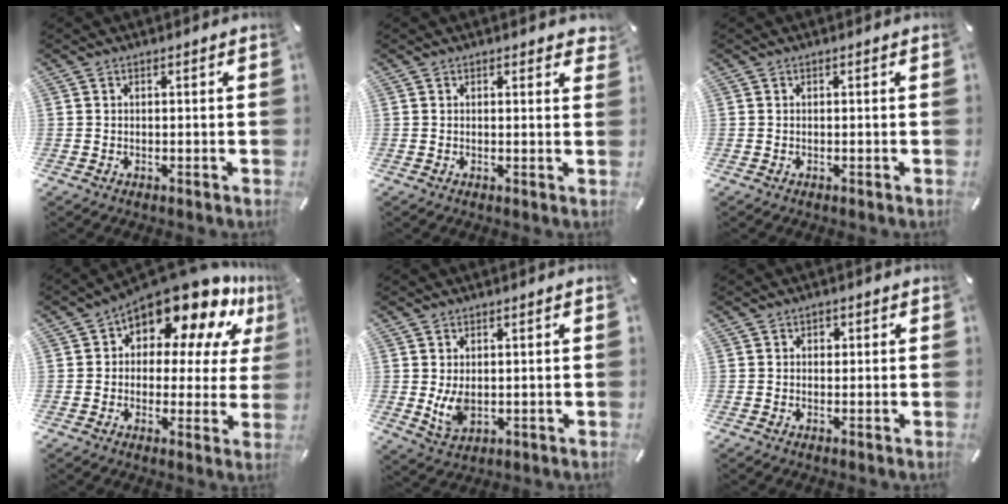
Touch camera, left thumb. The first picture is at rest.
{"total": 1.1, "force": [0.8, 0.5, 0.4], "torque": [-0.003, -0.002, 0.014]}
{"total": 0.0}
{"total": 16.3, "force": [11.6, 7.1, 9.0], "torque": [-0.144, -0.097, 0.198]}
{"total": 5.4, "force": [0.5, 3.5, 4.0], "torque": [-0.093, -0.007, 0.006]}
{"total": 1.3, "force": [0.2, 1.2, 0.4], "torque": [-0.003, 0.003, 0.001]}